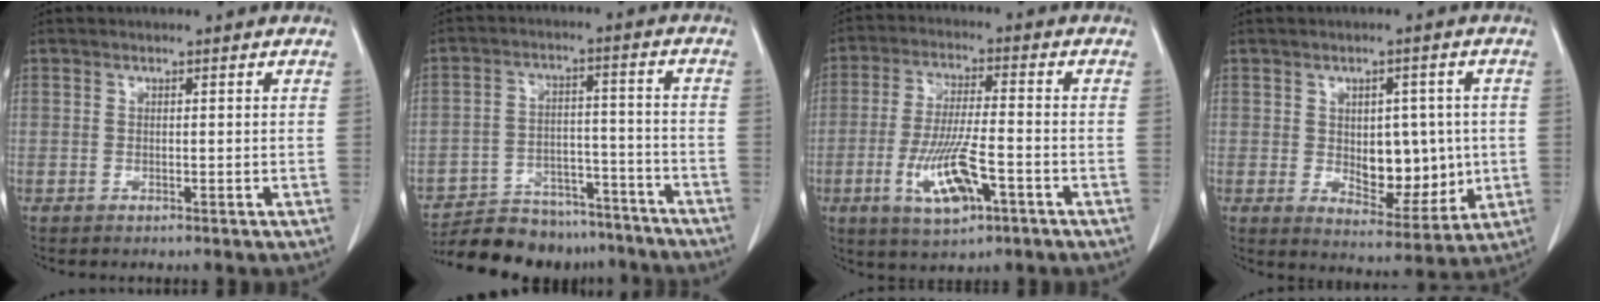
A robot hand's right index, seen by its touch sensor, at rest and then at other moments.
{"total": 15.7, "force": [-14.2, 5.7, 3.3], "torque": [-0.047, 0.029, -0.202]}
{"total": 10.2, "force": [-4.0, 2.2, 9.2], "torque": [-0.180, -0.010, -0.065]}
{"total": 9.5, "force": [0.1, 5.3, 7.9], "torque": [-0.101, 0.001, 0.019]}